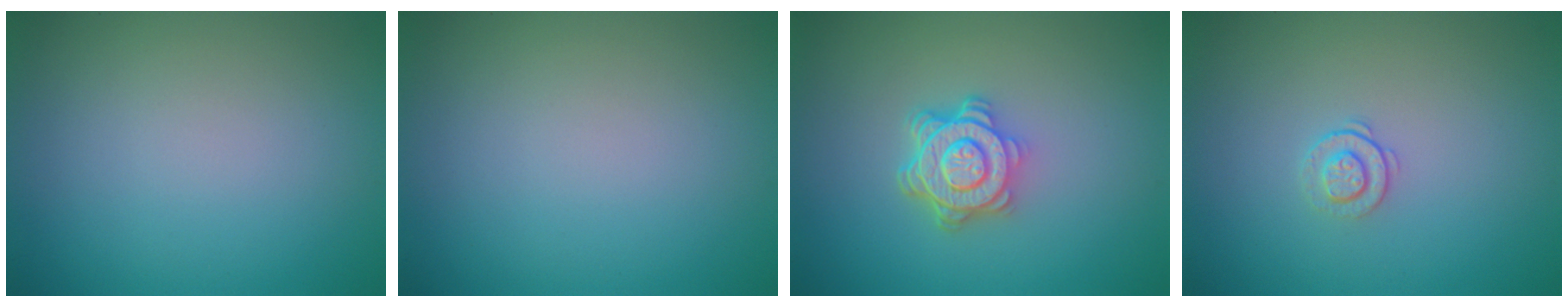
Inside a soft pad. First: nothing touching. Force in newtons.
{"total": 0.0}
{"total": 4.6, "press": 3.3, "slide": 3.2}
{"total": 1.2, "press": 0.9, "slide": 0.8}